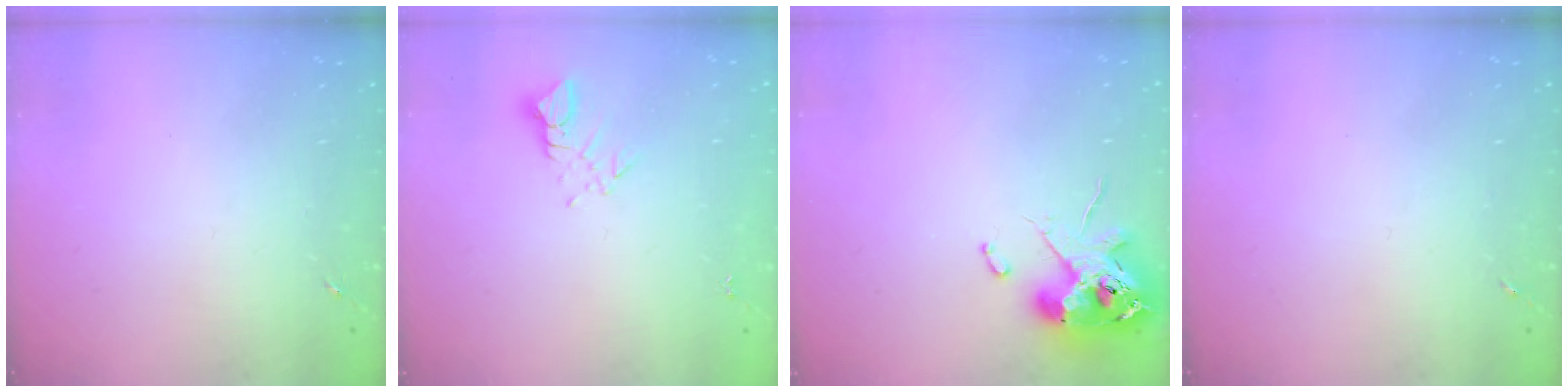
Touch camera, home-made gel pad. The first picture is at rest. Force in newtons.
{"total": 3.2, "press": 3.2, "slide": 0.2}
{"total": 12.0, "press": 11.9, "slide": 1.9}
{"total": 0.0}